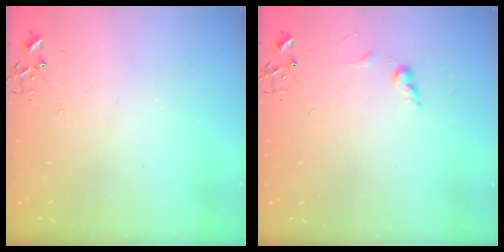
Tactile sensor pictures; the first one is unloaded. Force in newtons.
{"total": 6.4, "press": 6.4, "slide": 0.8}